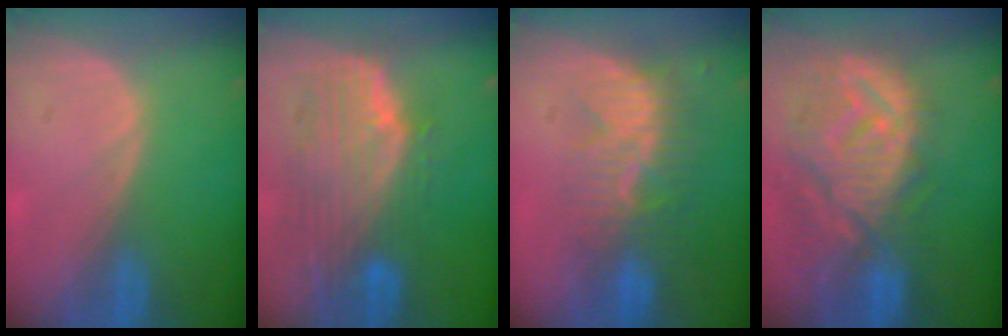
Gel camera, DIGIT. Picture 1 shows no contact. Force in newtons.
{"total": 9.9, "press": 8.8, "slide": 4.5}
{"total": 8.6, "press": 7.8, "slide": 3.5}
{"total": 12.6, "press": 11.1, "slide": 5.9}